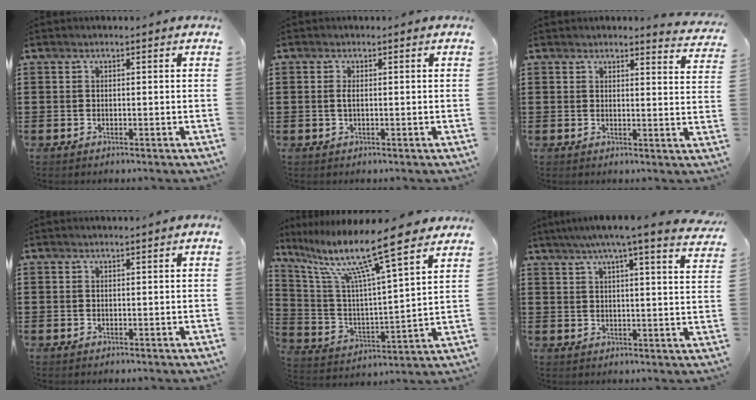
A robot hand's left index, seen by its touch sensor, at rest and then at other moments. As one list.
[{"total": 0.9, "force": [0.0, 0.2, 0.9], "torque": [-0.020, -0.001, -0.001]}, {"total": 2.6, "force": [2.5, 0.3, 0.3], "torque": [-0.008, -0.013, 0.045]}, {"total": 0.0}, {"total": 13.0, "force": [9.8, 0.8, 8.5], "torque": [-0.191, -0.054, 0.159]}, {"total": 6.0, "force": [4.8, -0.2, 3.6], "torque": [-0.076, -0.022, 0.078]}]